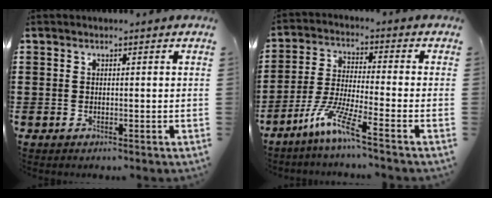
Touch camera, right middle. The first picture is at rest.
{"total": 7.5, "force": [-5.3, 0.4, 5.3], "torque": [-0.112, -0.010, -0.101]}